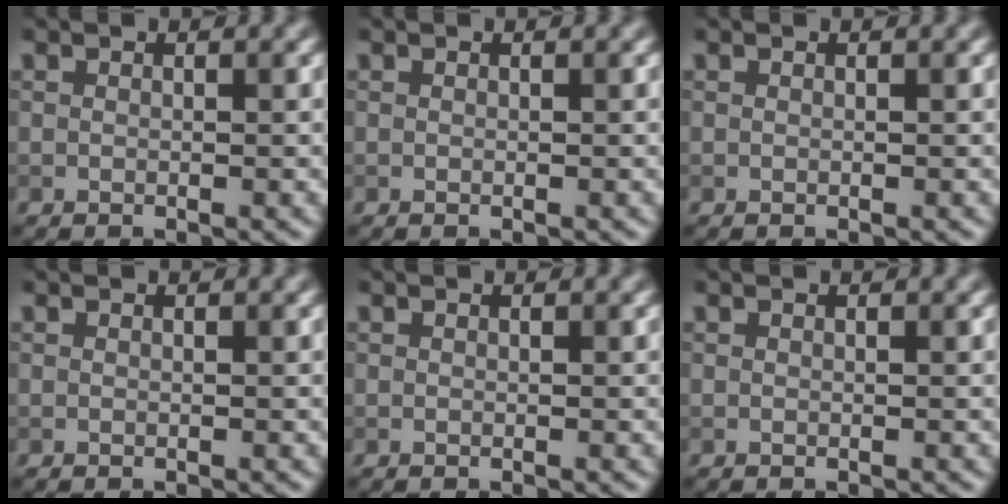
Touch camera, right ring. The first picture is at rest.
{"total": 0.0}
{"total": 0.0}
{"total": 0.0}
{"total": 0.0}
{"total": 0.0}